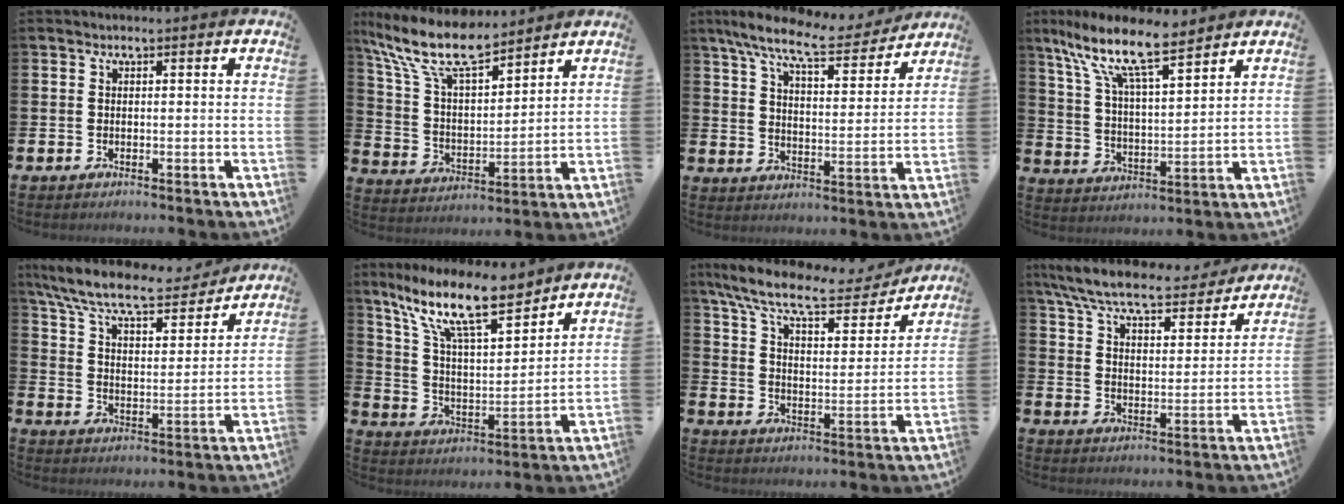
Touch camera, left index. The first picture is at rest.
{"total": 11.5, "force": [9.7, 2.8, 5.5], "torque": [-0.144, -0.048, 0.172]}
{"total": 9.7, "force": [8.7, 1.6, 4.0], "torque": [-0.097, -0.050, 0.150]}
{"total": 11.1, "force": [8.9, 2.6, 6.2], "torque": [-0.146, -0.040, 0.152]}
{"total": 9.3, "force": [8.5, 1.6, 3.5], "torque": [-0.109, -0.054, 0.144]}
{"total": 13.4, "force": [10.1, 3.6, 8.0], "torque": [-0.174, -0.046, 0.176]}
{"total": 10.4, "force": [9.1, 2.2, 4.6], "torque": [-0.122, -0.054, 0.152]}
{"total": 8.3, "force": [7.5, 1.2, 3.4], "torque": [-0.099, -0.047, 0.129]}